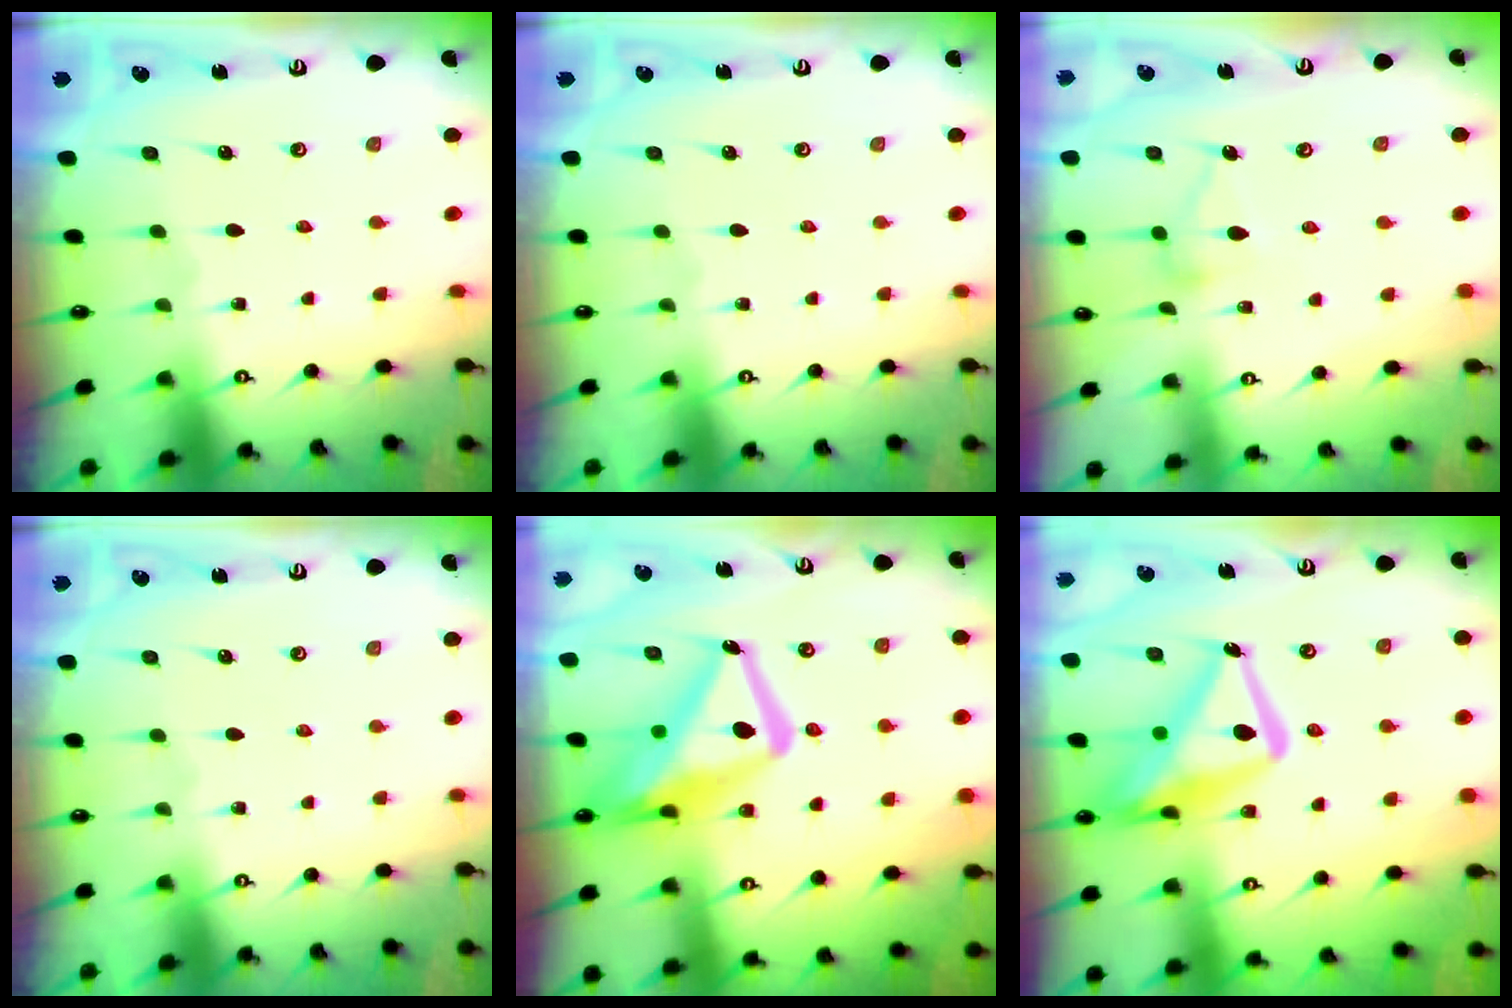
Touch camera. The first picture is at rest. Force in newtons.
{"total": 0.0}
{"total": 9.2, "press": 9.2, "slide": 0.4}
{"total": 0.0}
{"total": 18.3, "press": 18.3, "slide": 1.6}
{"total": 18.0, "press": 17.9, "slide": 1.4}